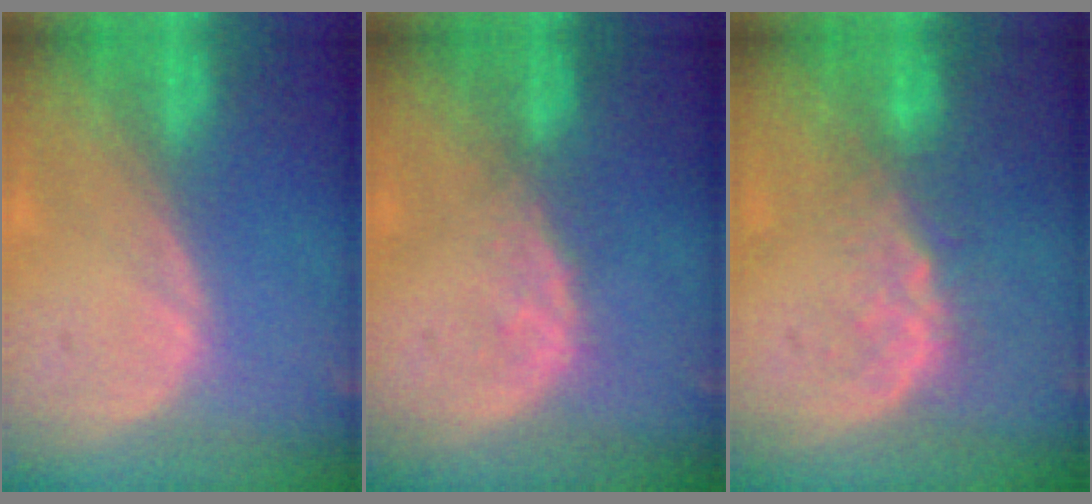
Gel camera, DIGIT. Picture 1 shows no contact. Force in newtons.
{"total": 1.9, "press": 1.9, "slide": 0.3}
{"total": 4.4, "press": 4.0, "slide": 1.9}